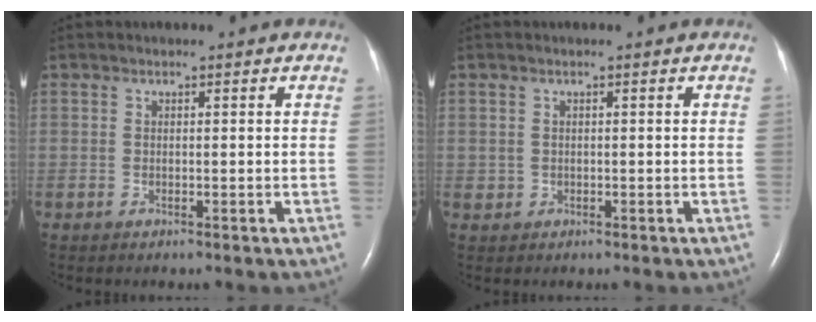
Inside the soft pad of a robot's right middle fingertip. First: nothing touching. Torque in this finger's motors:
{"motor_torque": [0.22, -0.03, 0.15, 0.02]}